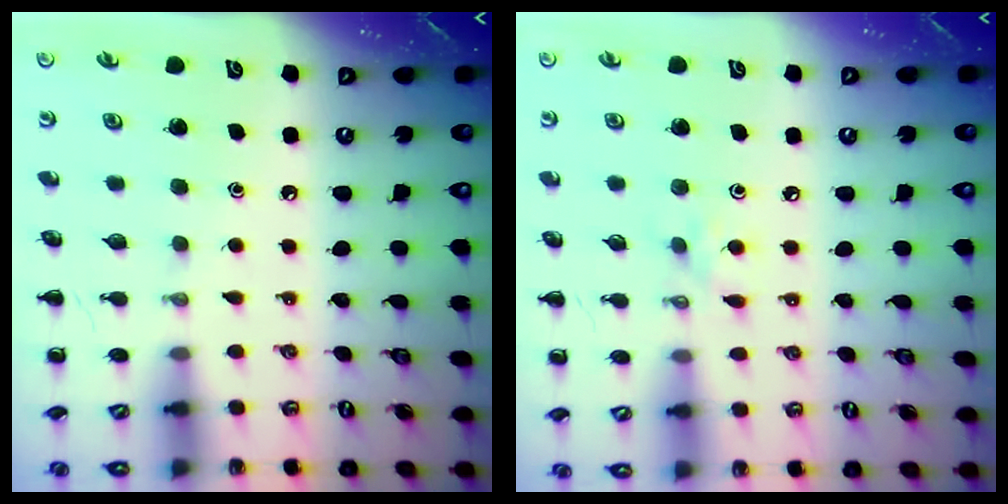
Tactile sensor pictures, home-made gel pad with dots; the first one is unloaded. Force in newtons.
{"total": 3.7, "press": 3.5, "slide": 1.3}